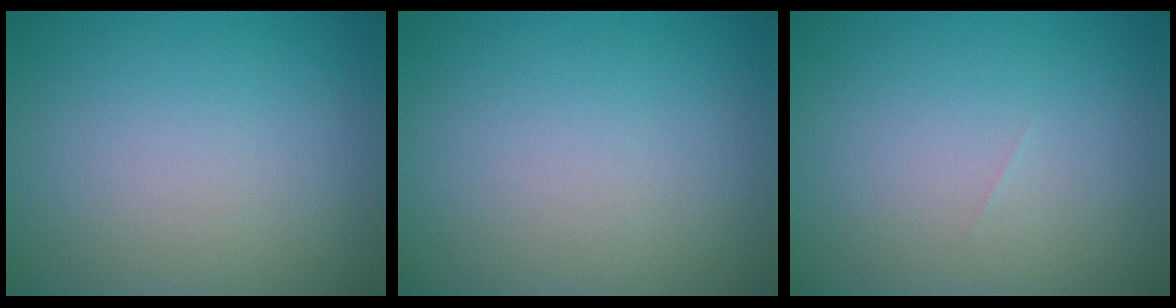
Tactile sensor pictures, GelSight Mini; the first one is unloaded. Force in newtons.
{"total": 0.0}
{"total": 0.0}